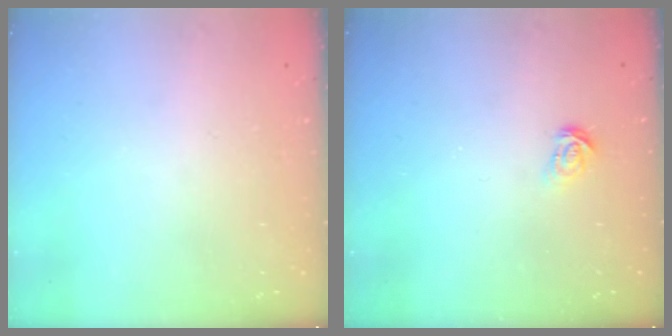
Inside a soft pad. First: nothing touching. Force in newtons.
{"total": 3.9, "press": 3.9, "slide": 0.3}